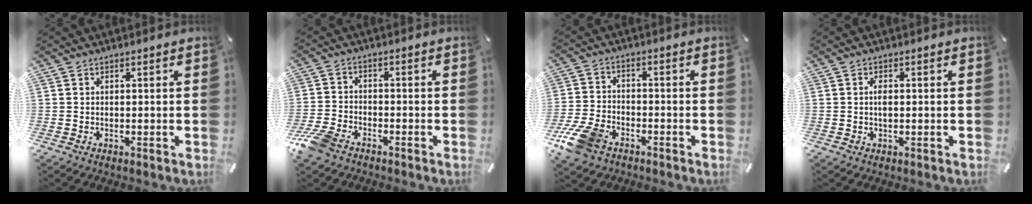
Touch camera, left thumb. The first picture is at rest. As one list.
[{"total": 6.6, "force": [-4.9, 3.5, 2.9], "torque": [-0.077, 0.014, -0.099]}, {"total": 9.8, "force": [-6.2, 5.8, 4.9], "torque": [-0.113, 0.025, -0.119]}, {"total": 2.0, "force": [0.0, 0.8, 1.8], "torque": [-0.042, -0.001, -0.004]}]